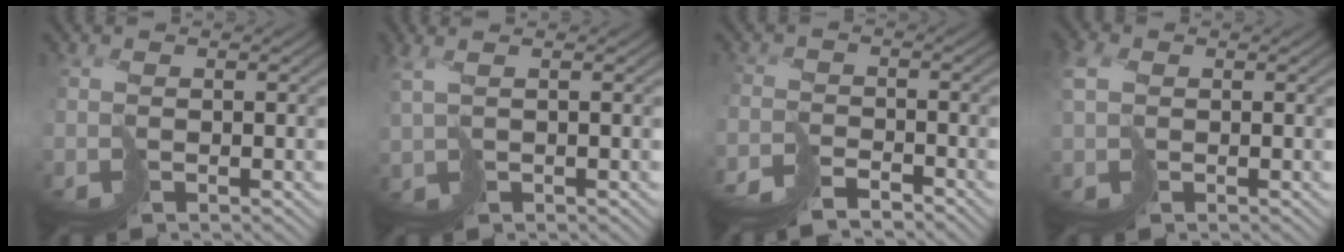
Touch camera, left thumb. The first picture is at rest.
{"total": 2.9, "force": [1.5, 0.7, 2.3], "torque": [-0.064, -0.003, 0.036]}
{"total": 4.0, "force": [-4.0, 0.4, 0.7], "torque": [-0.002, 0.000, -0.078]}
{"total": 2.8, "force": [0.6, 2.1, 1.7], "torque": [-0.050, 0.001, 0.005]}